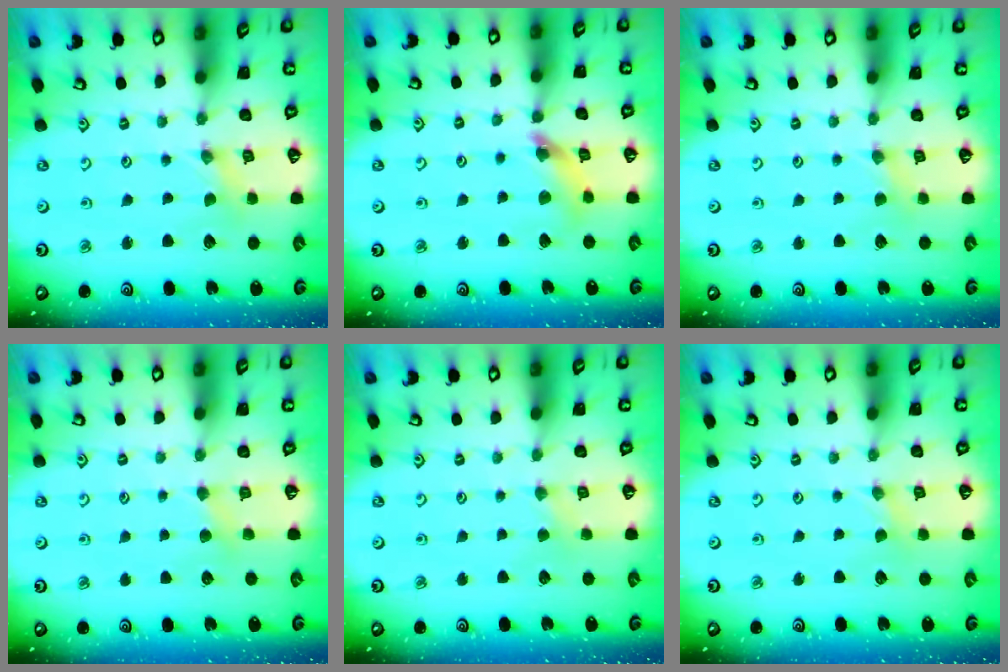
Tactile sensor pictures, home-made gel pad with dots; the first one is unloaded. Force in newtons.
{"total": 9.1, "press": 9.1, "slide": 1.1}
{"total": 1.4, "press": 1.4, "slide": 0.3}
{"total": 3.0, "press": 2.9, "slide": 0.5}
{"total": 0.9, "press": 0.8, "slide": 0.3}
{"total": 1.1, "press": 1.1, "slide": 0.4}